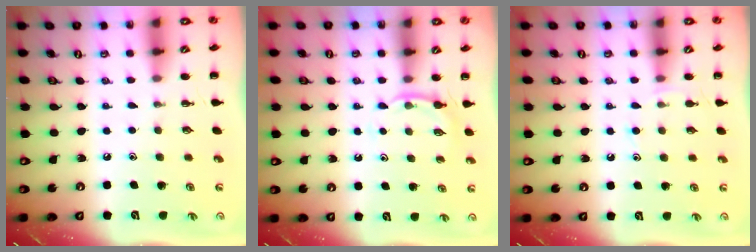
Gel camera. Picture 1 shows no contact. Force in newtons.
{"total": 4.8, "press": 4.6, "slide": 1.3}
{"total": 6.3, "press": 6.0, "slide": 1.9}